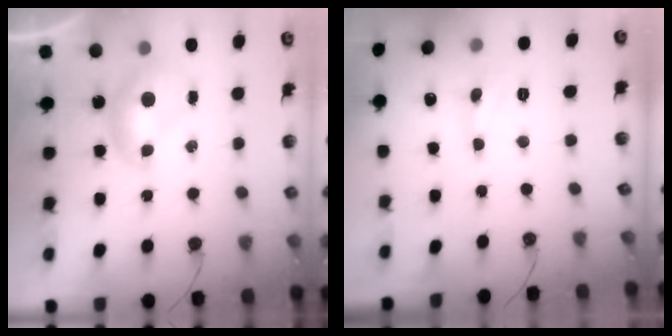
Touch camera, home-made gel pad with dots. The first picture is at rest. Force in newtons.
{"total": 0.0}